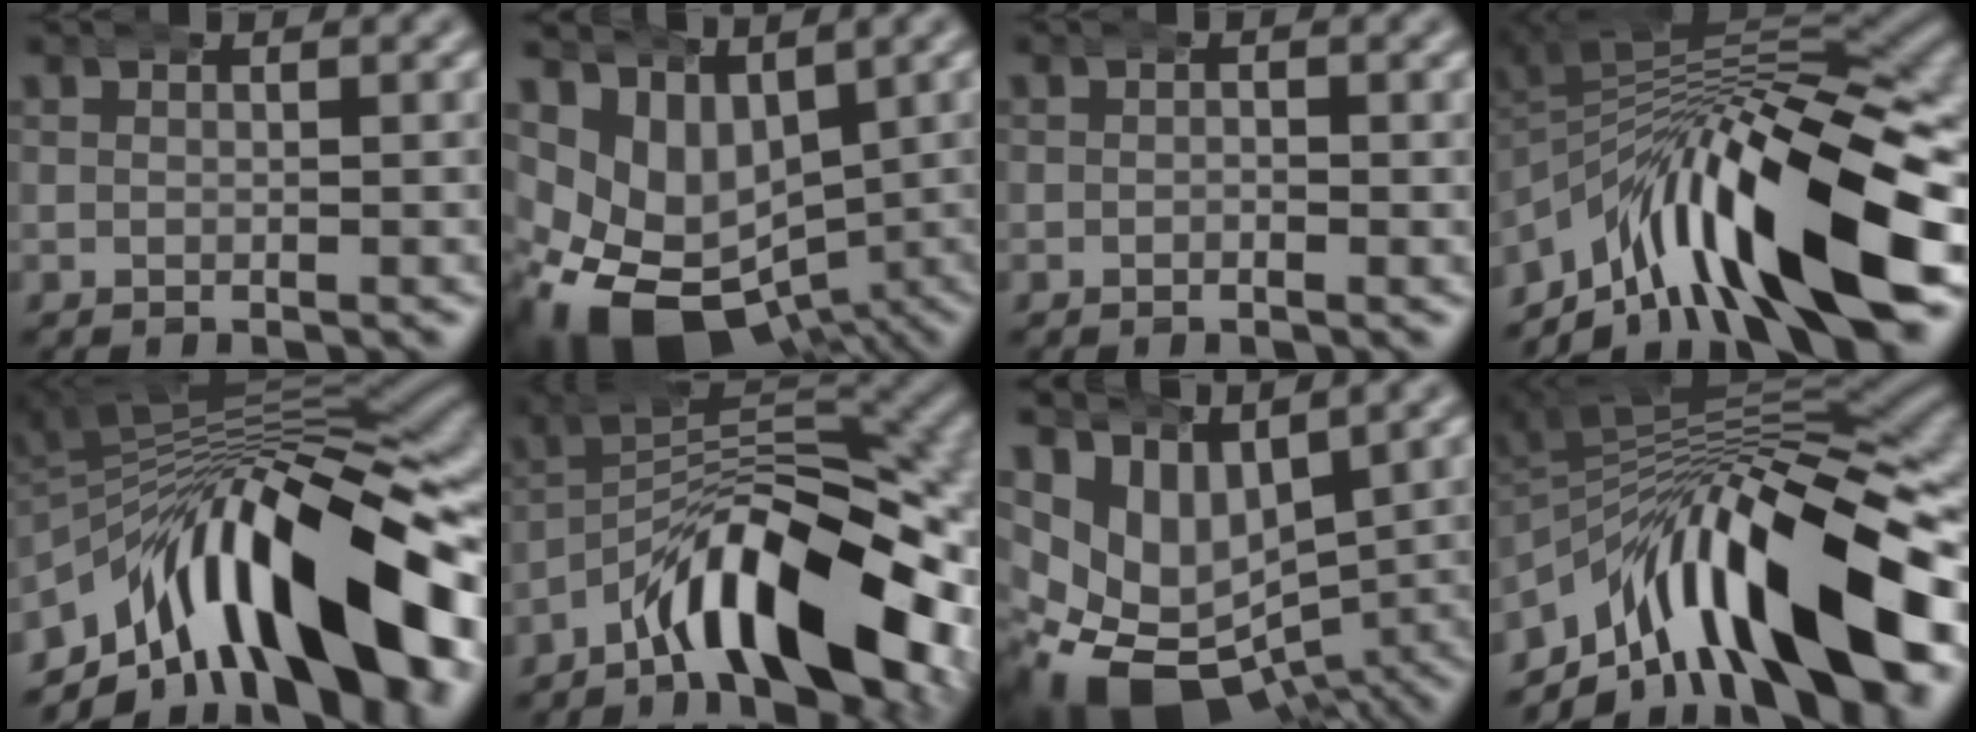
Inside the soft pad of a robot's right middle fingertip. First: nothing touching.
{"total": 14.2, "force": [-3.8, 10.8, 8.4], "torque": [-0.179, -0.073, -0.037]}
{"total": 0.0}
{"total": 17.9, "force": [-4.7, 9.4, 14.5], "torque": [-0.205, 0.000, -0.066]}
{"total": 21.3, "force": [-3.9, 12.1, 17.1], "torque": [-0.232, 0.009, -0.061]}
{"total": 14.4, "force": [-3.9, 7.3, 11.8], "torque": [-0.170, -0.010, -0.056]}
{"total": 14.6, "force": [-3.9, 11.2, 8.6], "torque": [-0.189, -0.072, -0.038]}
{"total": 19.3, "force": [-3.8, 10.8, 15.5], "torque": [-0.221, 0.003, -0.056]}